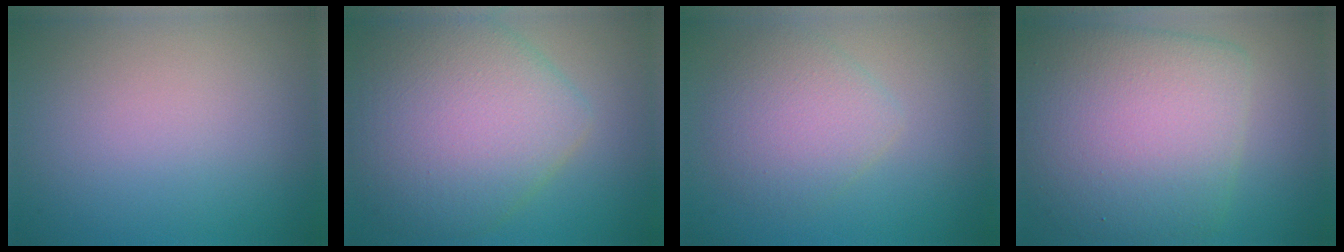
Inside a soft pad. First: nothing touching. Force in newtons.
{"total": 9.3, "press": 9.3, "slide": 0.3}
{"total": 3.5, "press": 3.5, "slide": 0.0}
{"total": 10.2, "press": 10.2, "slide": 0.4}